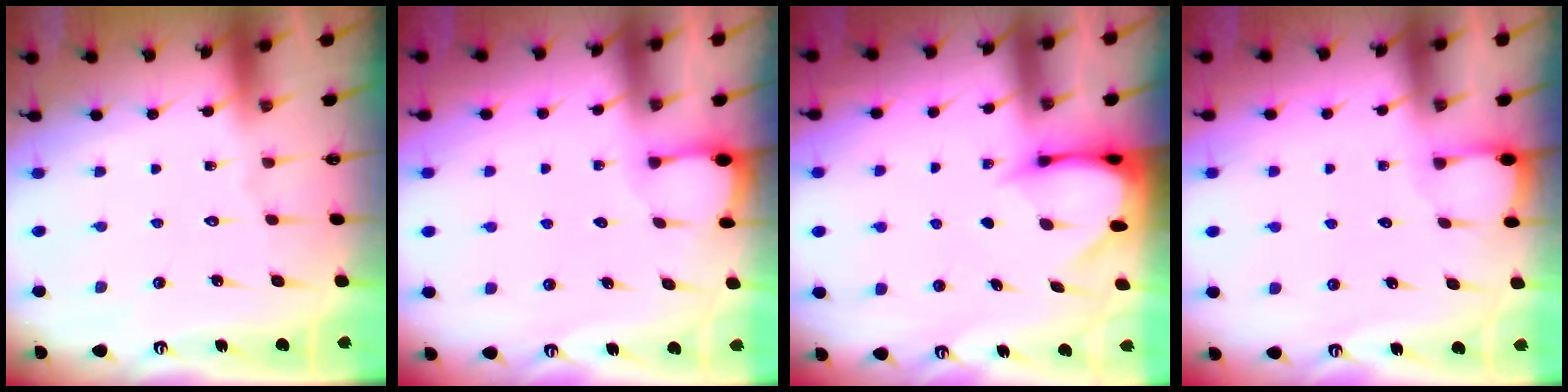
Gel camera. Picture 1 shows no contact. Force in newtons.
{"total": 1.7, "press": 1.7, "slide": 0.2}
{"total": 3.5, "press": 3.5, "slide": 0.3}
{"total": 2.0, "press": 2.0, "slide": 0.2}